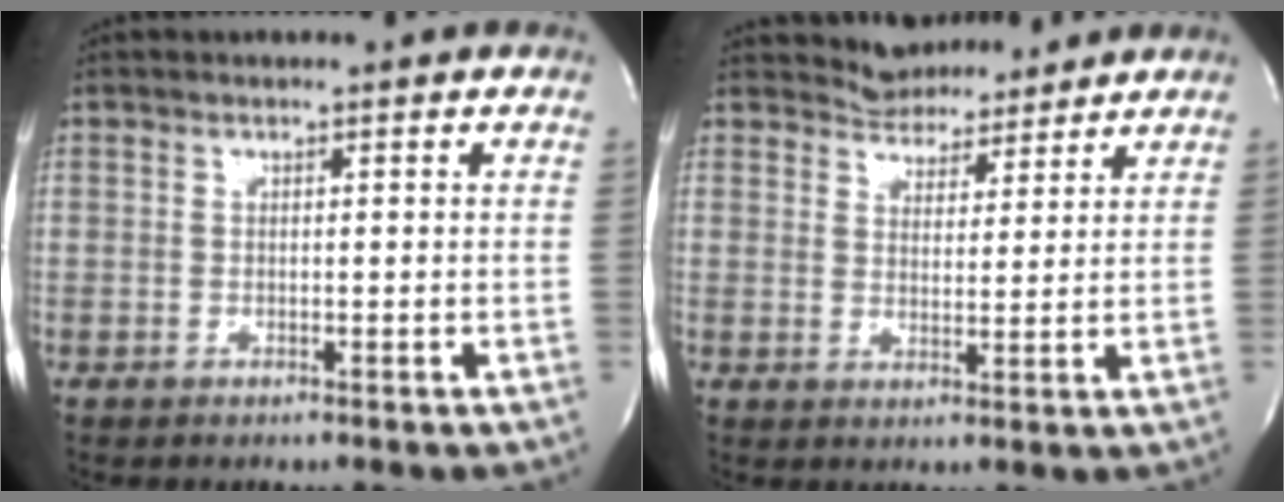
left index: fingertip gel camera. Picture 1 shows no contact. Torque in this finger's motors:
{"motor_torque": [-1.78, 0.35, -0.77, -0.21]}